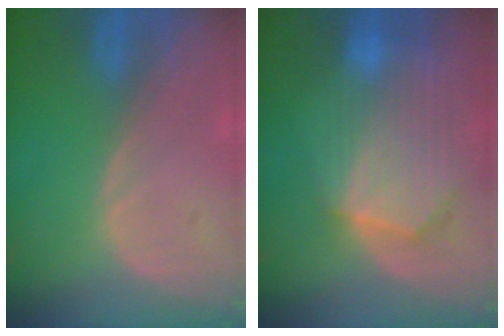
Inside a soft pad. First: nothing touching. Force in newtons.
{"total": 10.3, "press": 8.9, "slide": 5.1}